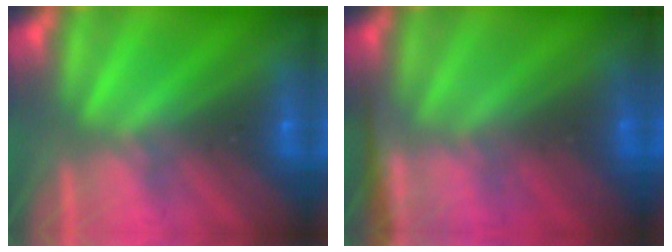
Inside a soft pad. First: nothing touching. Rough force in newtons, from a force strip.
{"total": 9.3}